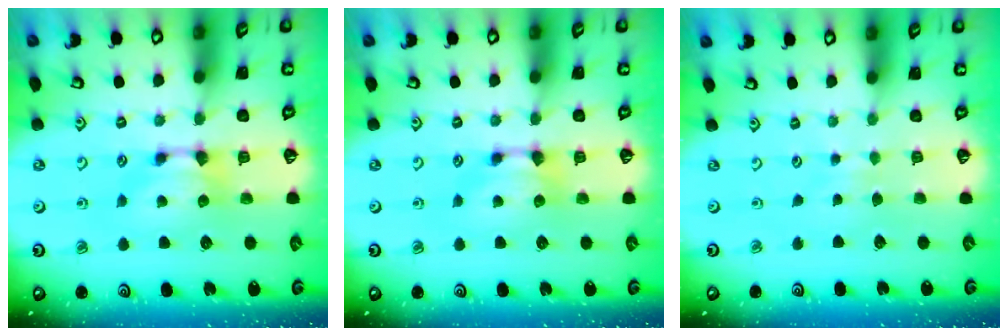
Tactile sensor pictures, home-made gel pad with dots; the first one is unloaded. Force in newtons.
{"total": 0.0}
{"total": 3.3, "press": 3.3, "slide": 0.4}